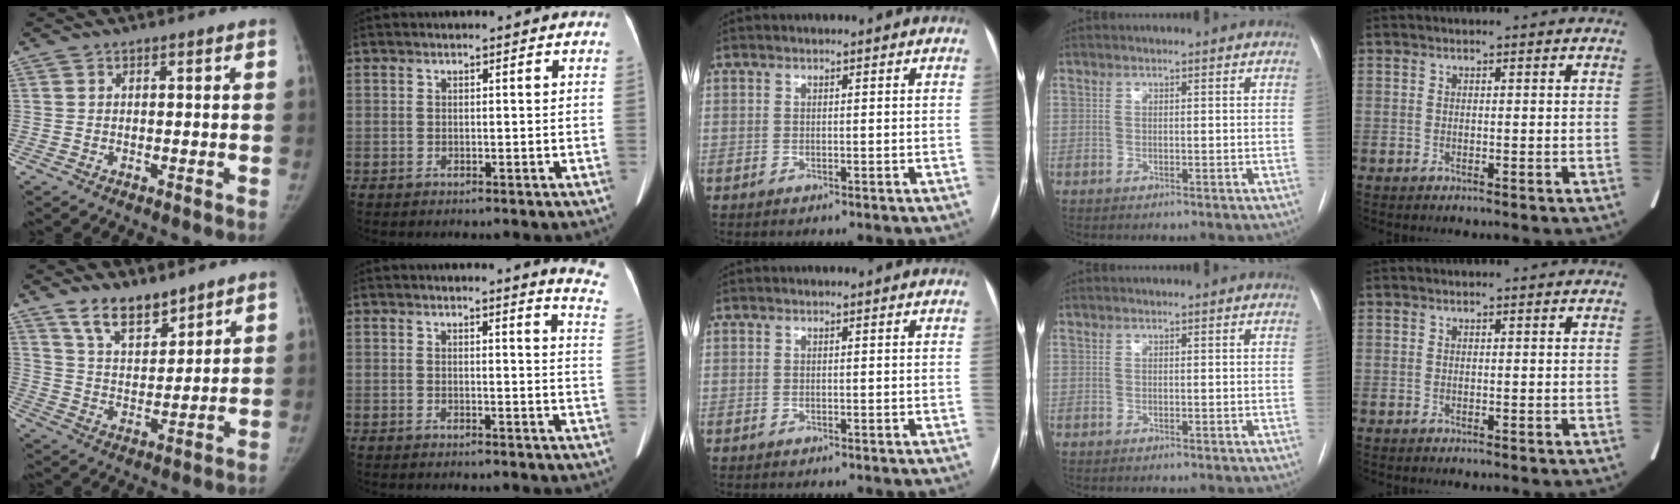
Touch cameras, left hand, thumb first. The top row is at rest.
{"thumb": {"total": 8.7, "force": [6.8, 3.8, 4.0], "torque": [-0.041, -0.051, 0.129]}, "index": {"total": 7.5, "force": [7.2, -0.6, 2.1], "torque": [-0.013, -0.072, 0.047]}}